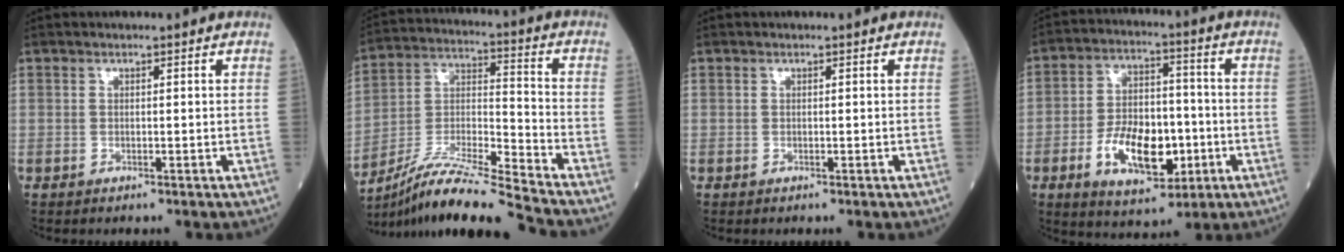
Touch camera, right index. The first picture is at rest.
{"total": 16.2, "force": [-14.4, -1.7, 7.2], "torque": [-0.145, -0.004, -0.263]}
{"total": 0.0}
{"total": 12.4, "force": [-3.8, 6.1, 10.1], "torque": [-0.189, 0.006, -0.058]}